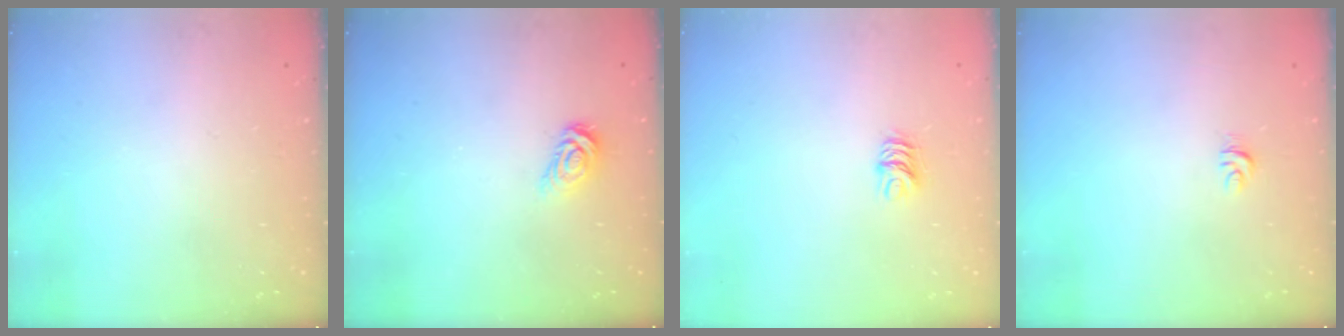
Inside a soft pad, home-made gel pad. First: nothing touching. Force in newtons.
{"total": 4.4, "press": 4.4, "slide": 0.5}
{"total": 5.3, "press": 5.2, "slide": 0.4}
{"total": 3.6, "press": 3.5, "slide": 0.4}